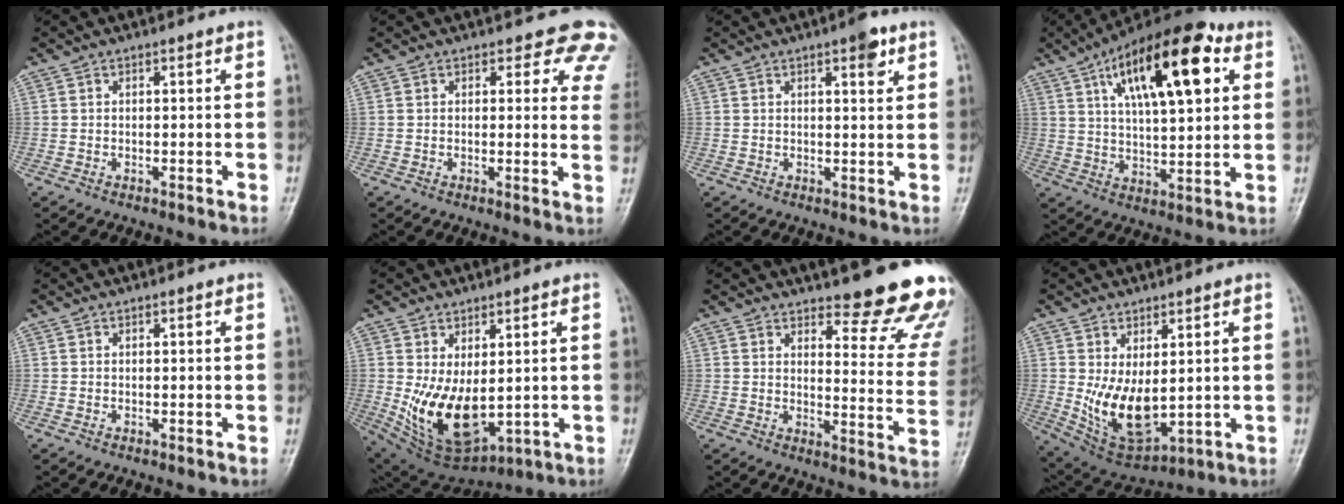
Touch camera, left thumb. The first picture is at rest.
{"total": 8.5, "force": [7.2, 3.8, 2.5], "torque": [0.028, -0.033, 0.049]}
{"total": 3.8, "force": [2.2, 1.2, 2.9], "torque": [-0.033, -0.009, 0.027]}
{"total": 21.0, "force": [8.2, 8.3, 17.5], "torque": [-0.255, -0.006, 0.128]}
{"total": 0.0}
{"total": 12.8, "force": [0.2, 7.1, 10.6], "torque": [-0.173, -0.023, 0.033]}
{"total": 17.6, "force": [15.3, 3.8, 7.7], "torque": [-0.050, -0.133, 0.174]}
{"total": 11.1, "force": [0.8, 5.9, 9.4], "torque": [-0.150, -0.025, 0.040]}